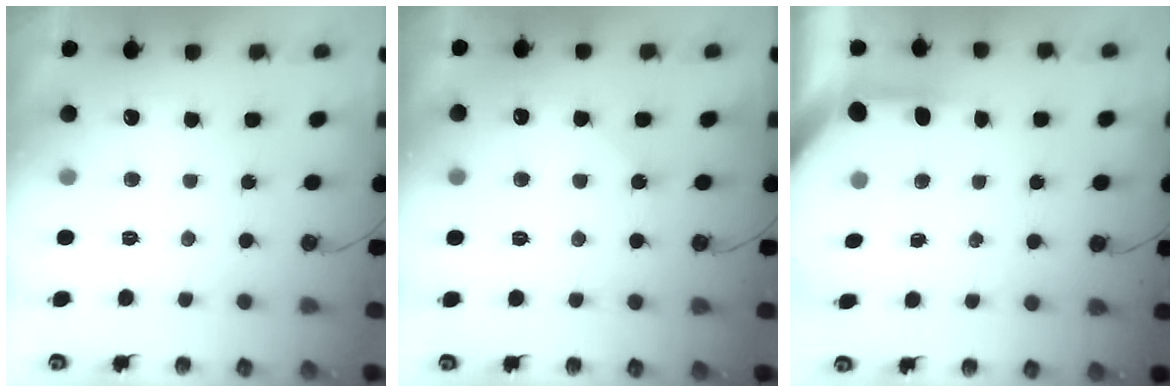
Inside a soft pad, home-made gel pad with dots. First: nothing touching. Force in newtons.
{"total": 4.5, "press": 4.5, "slide": 0.6}
{"total": 3.8, "press": 3.8, "slide": 0.5}